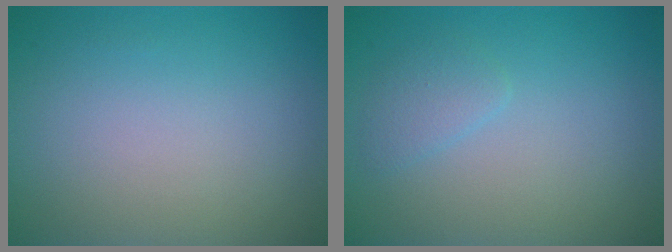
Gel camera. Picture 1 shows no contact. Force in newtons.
{"total": 1.3, "press": 1.3, "slide": 0.1}